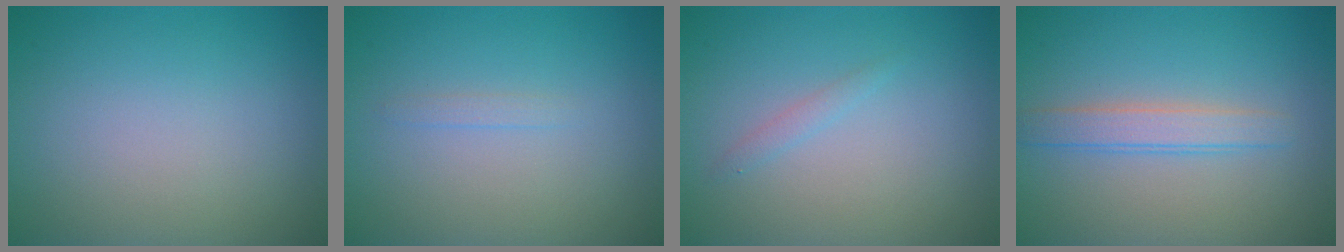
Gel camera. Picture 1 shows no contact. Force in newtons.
{"total": 0.6, "press": 0.6, "slide": 0.1}
{"total": 0.8, "press": 0.8, "slide": 0.0}
{"total": 2.4, "press": 2.4, "slide": 0.2}